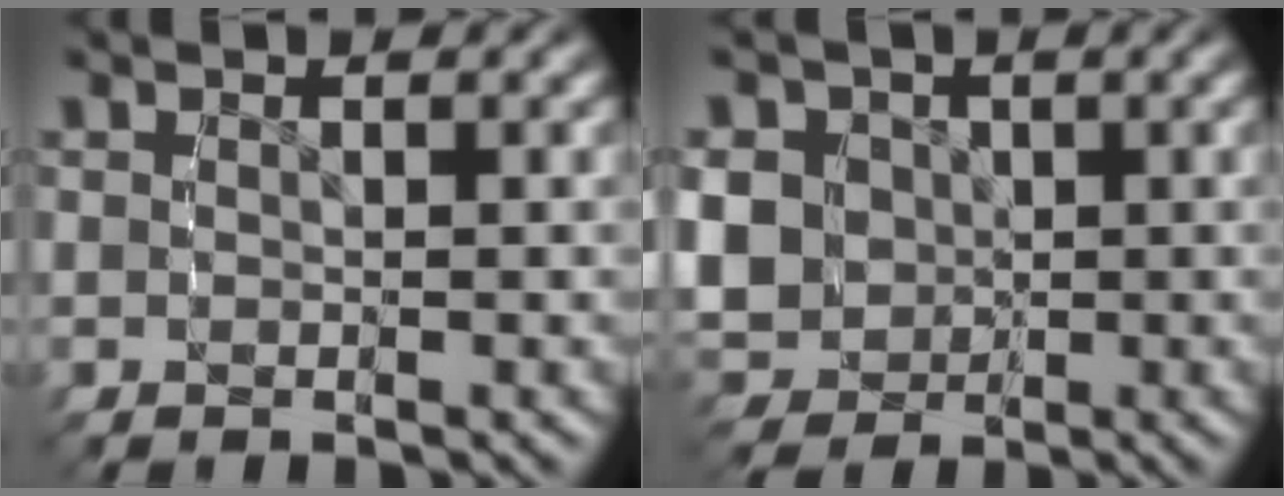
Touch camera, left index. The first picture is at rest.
{"total": 9.3, "force": [0.3, 8.5, 3.8], "torque": [-0.086, -0.019, 0.000]}